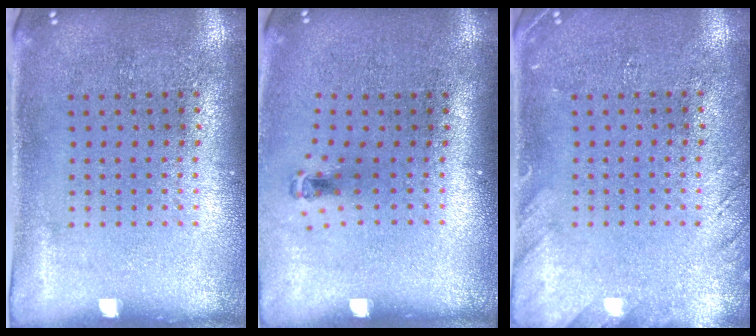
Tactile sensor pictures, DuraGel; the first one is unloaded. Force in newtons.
{"total": 0.6, "press": 0.3, "slide": 0.5}
{"total": 1.6, "press": 1.6, "slide": 0.2}